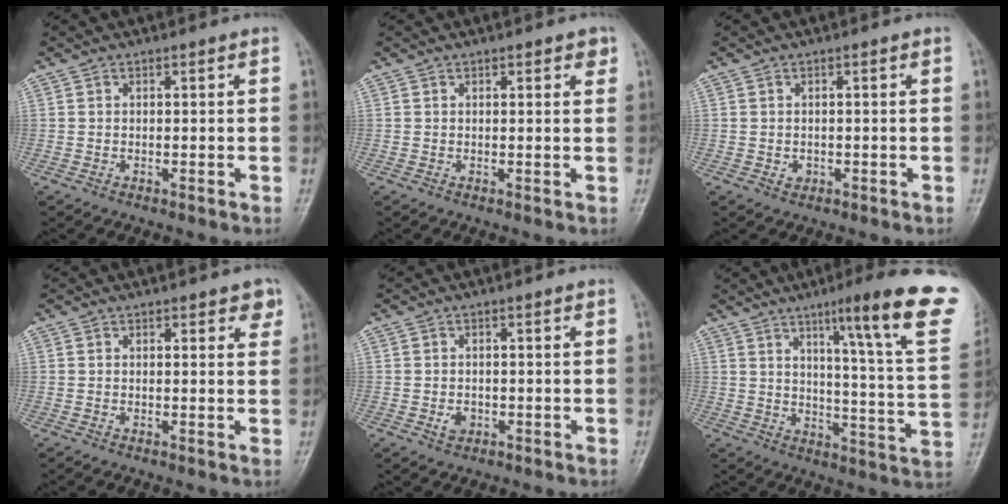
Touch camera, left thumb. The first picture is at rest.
{"total": 2.1, "force": [1.3, 1.0, 1.3], "torque": [-0.003, -0.004, 0.012]}
{"total": 1.2, "force": [-0.3, 1.1, 0.5], "torque": [-0.003, 0.002, -0.001]}
{"total": 3.0, "force": [1.8, 1.5, 1.8], "torque": [0.000, -0.006, 0.018]}
{"total": 2.2, "force": [-0.6, 1.7, 1.1], "torque": [-0.011, 0.001, -0.008]}
{"total": 22.3, "force": [12.5, 1.9, 18.4], "torque": [-0.230, -0.056, 0.164]}